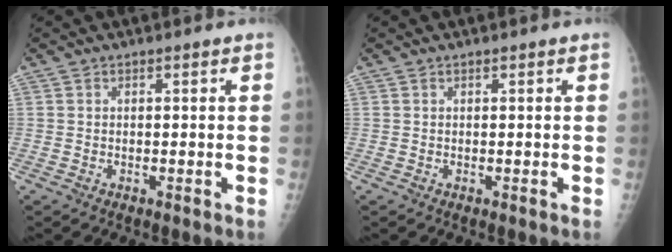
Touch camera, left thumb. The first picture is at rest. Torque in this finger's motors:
{"motor_torque": [0.00, 0.01, -0.02, -0.03, 0.00]}